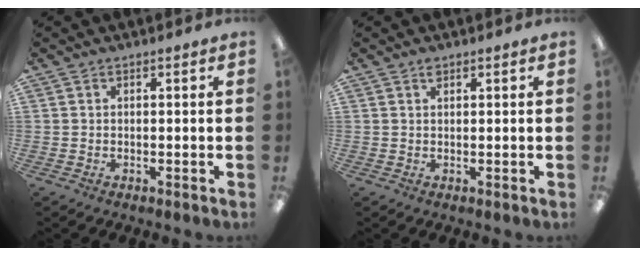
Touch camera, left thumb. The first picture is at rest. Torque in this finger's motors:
{"motor_torque": [0.11, -0.05, 0.16, -0.23, 0.00]}